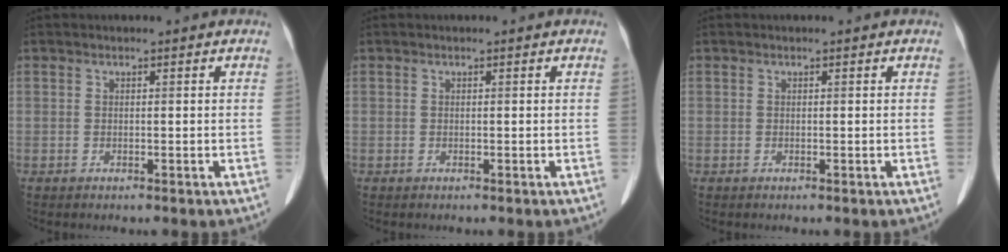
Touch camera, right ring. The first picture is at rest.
{"total": 0.0}
{"total": 0.0}